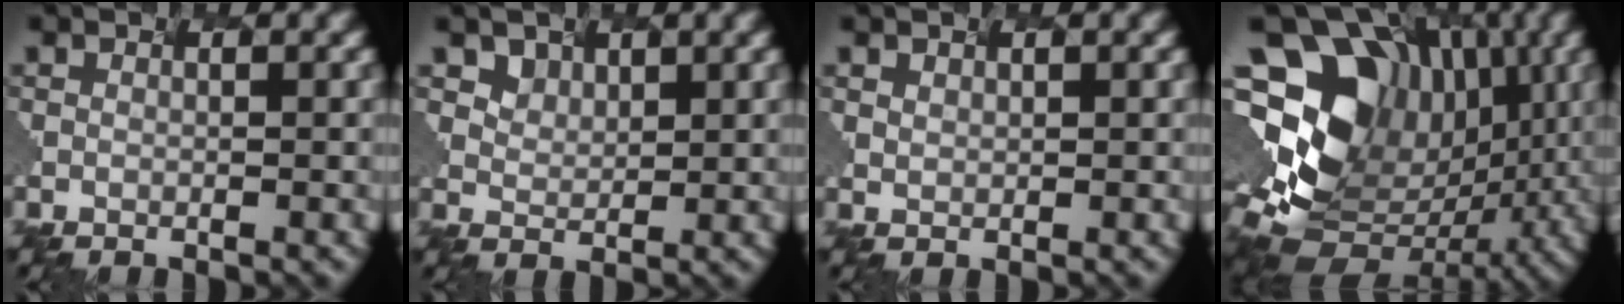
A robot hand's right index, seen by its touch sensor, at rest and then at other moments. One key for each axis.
{"total": 1.5, "fx": 1.0, "fy": 0.2, "fz": -1.1, "tx": -0.002, "ty": -0.011, "tz": 0.035}
{"total": 1.1, "fx": 0.6, "fy": -0.4, "fz": -0.8, "tx": -0.008, "ty": -0.004, "tz": 0.026}
{"total": 14.0, "fx": 2.0, "fy": 11.1, "fz": 8.4, "tx": -0.168, "ty": 0.013, "tz": 0.070}